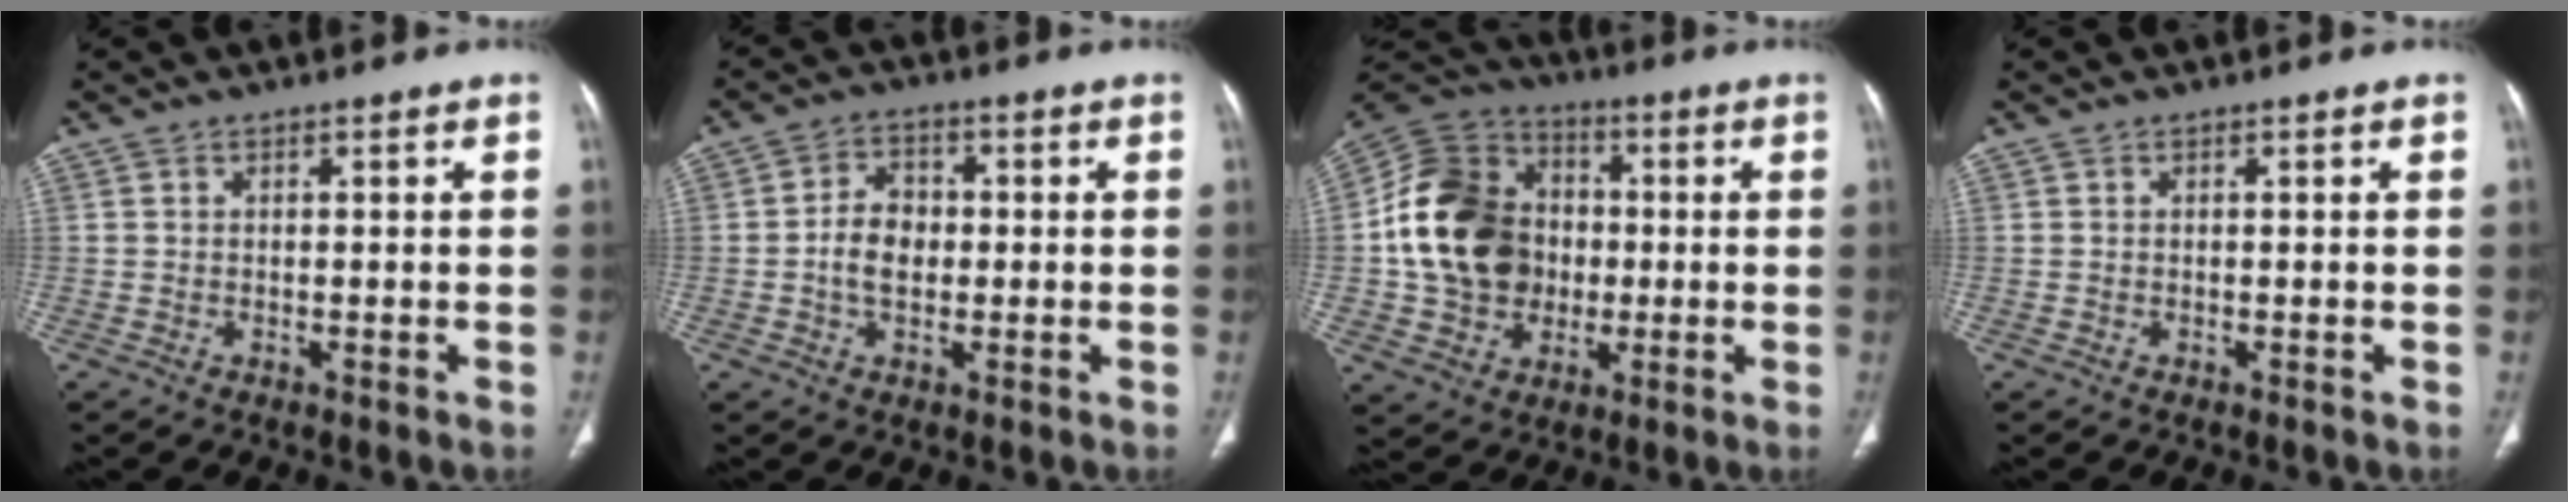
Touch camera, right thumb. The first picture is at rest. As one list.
[{"total": 5.9, "force": [-0.5, 4.2, 4.1], "torque": [-0.064, 0.014, -0.014]}, {"total": 18.8, "force": [-0.4, 15.5, 10.7], "torque": [-0.175, 0.023, -0.007]}, {"total": 0.0}]